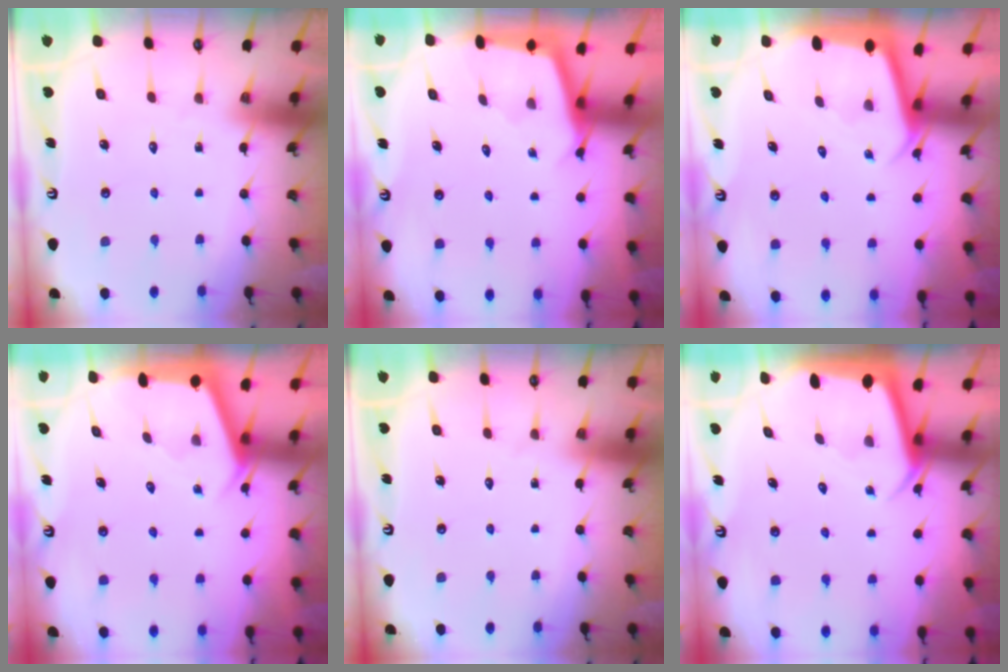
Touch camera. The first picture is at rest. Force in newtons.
{"total": 2.5, "press": 2.5, "slide": 0.2}
{"total": 2.5, "press": 2.5, "slide": 0.1}
{"total": 2.7, "press": 2.7, "slide": 0.1}
{"total": 0.0}
{"total": 2.6, "press": 2.6, "slide": 0.4}